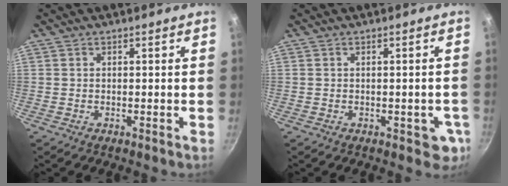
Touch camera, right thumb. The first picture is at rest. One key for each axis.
{"total": 4.4, "fx": -1.3, "fy": 2.5, "fz": 3.4, "tx": -0.021, "ty": 0.005, "tz": -0.013}